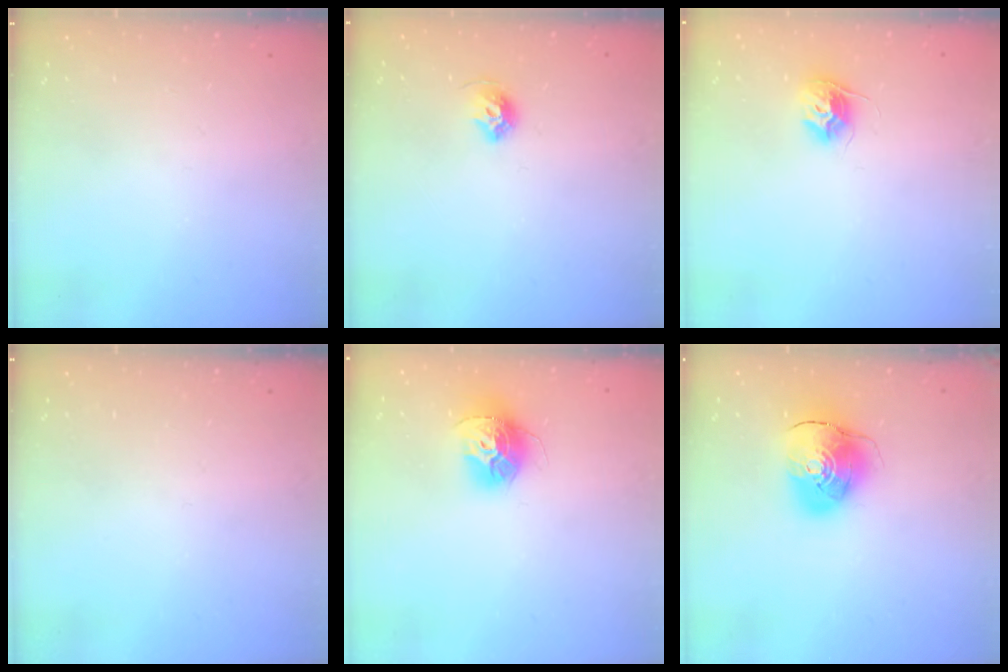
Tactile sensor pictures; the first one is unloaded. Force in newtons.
{"total": 7.3, "press": 7.3, "slide": 0.8}
{"total": 9.3, "press": 9.3, "slide": 0.5}
{"total": 0.0}
{"total": 13.2, "press": 13.1, "slide": 1.3}
{"total": 10.4, "press": 10.3, "slide": 1.4}